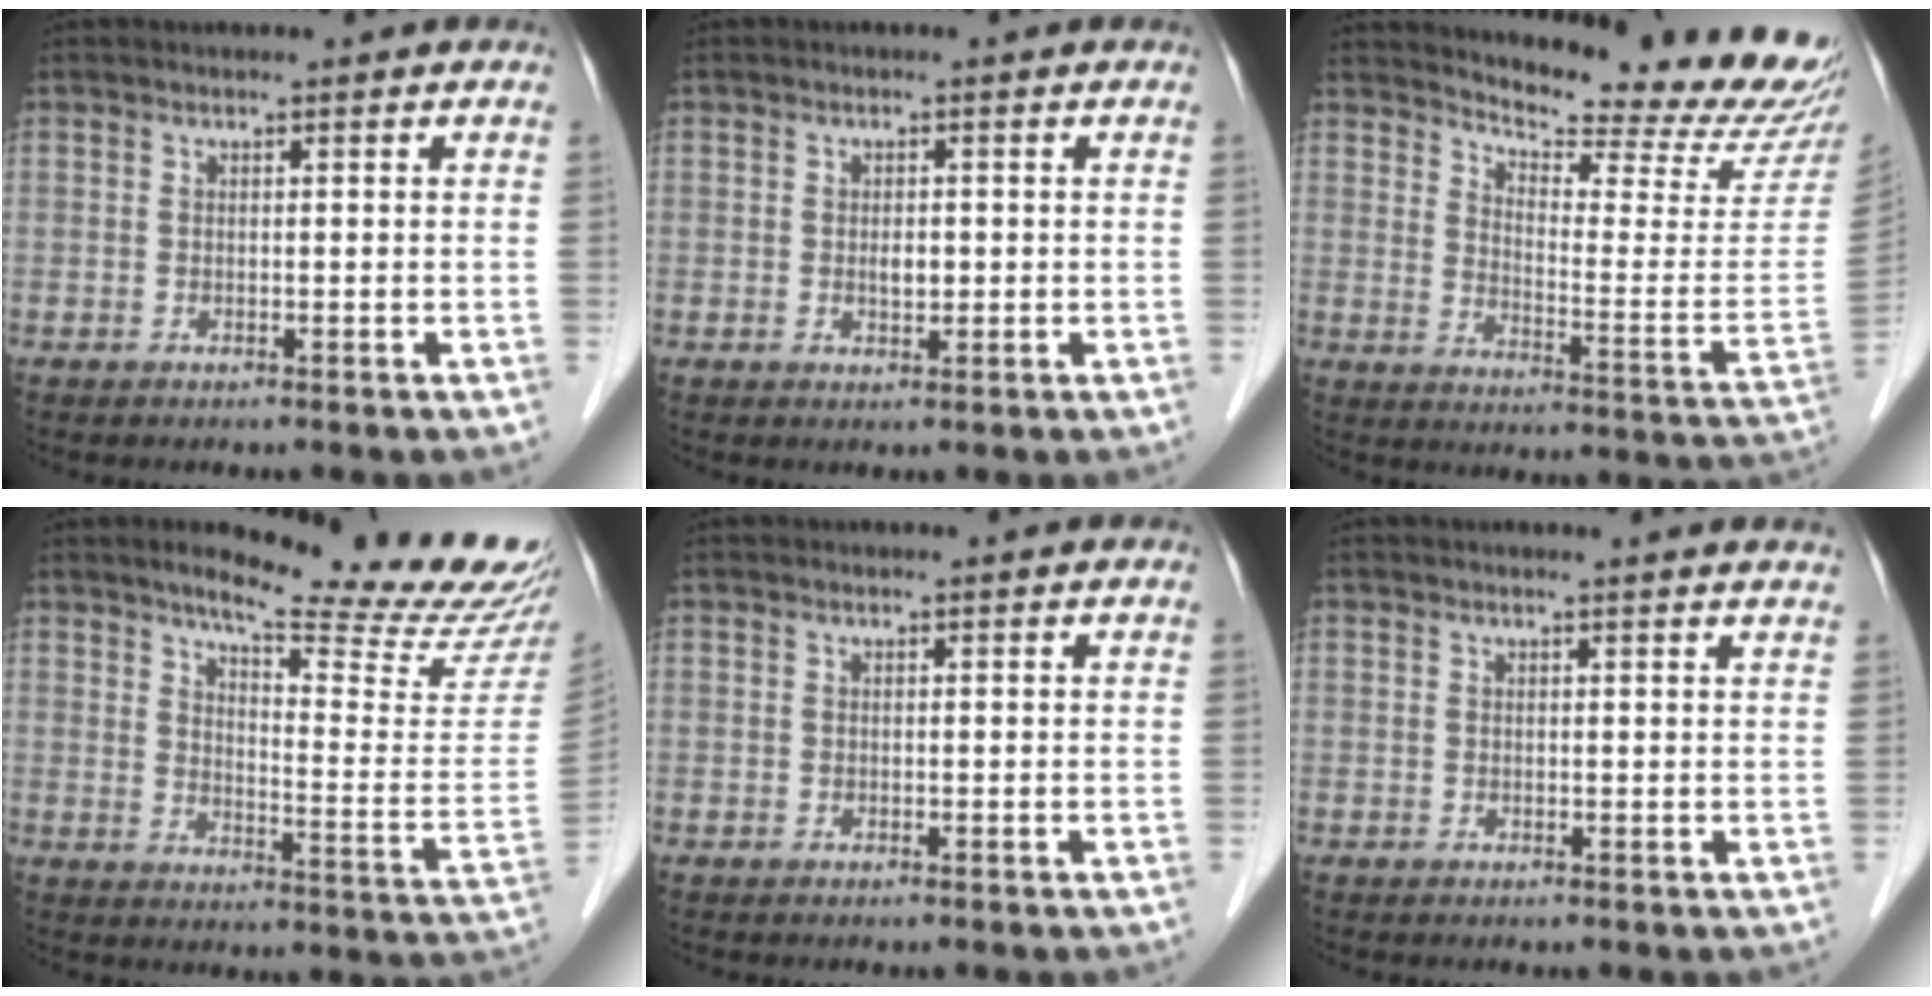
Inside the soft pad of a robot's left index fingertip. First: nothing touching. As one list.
[{"total": 1.8, "force": [-0.1, 1.0, 1.5], "torque": [-0.027, -0.001, 0.000]}, {"total": 19.2, "force": [18.4, 1.1, 5.5], "torque": [-0.082, -0.115, 0.221]}, {"total": 21.0, "force": [18.5, 0.9, 9.9], "torque": [-0.134, -0.084, 0.225]}, {"total": 0.0}, {"total": 3.8, "force": [3.6, -0.1, 1.1], "torque": [-0.018, 0.003, 0.028]}]